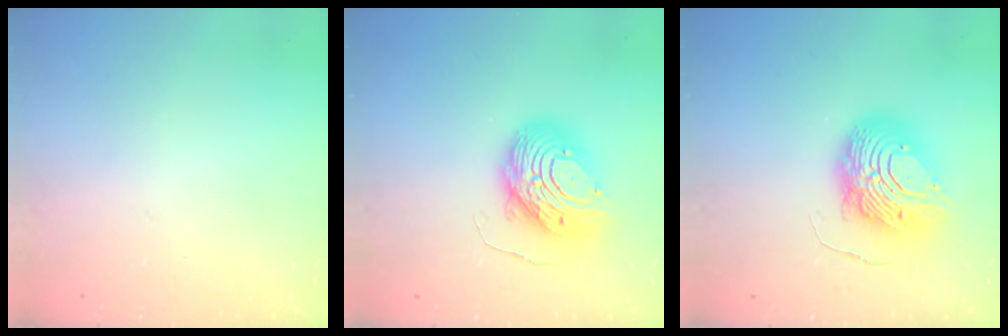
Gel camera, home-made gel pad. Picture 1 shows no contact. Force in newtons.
{"total": 12.8, "press": 12.7, "slide": 1.3}
{"total": 12.2, "press": 12.2, "slide": 1.2}